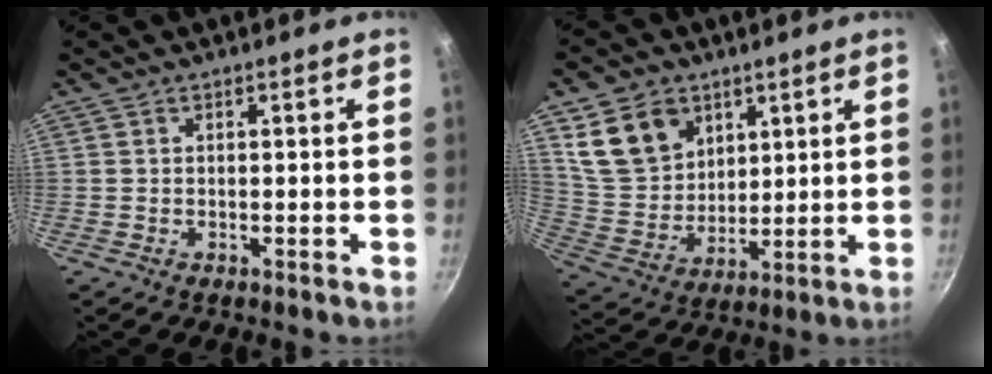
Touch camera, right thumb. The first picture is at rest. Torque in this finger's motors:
{"motor_torque": [-0.95, 1.38, 0.24, 0.07, 0.04]}